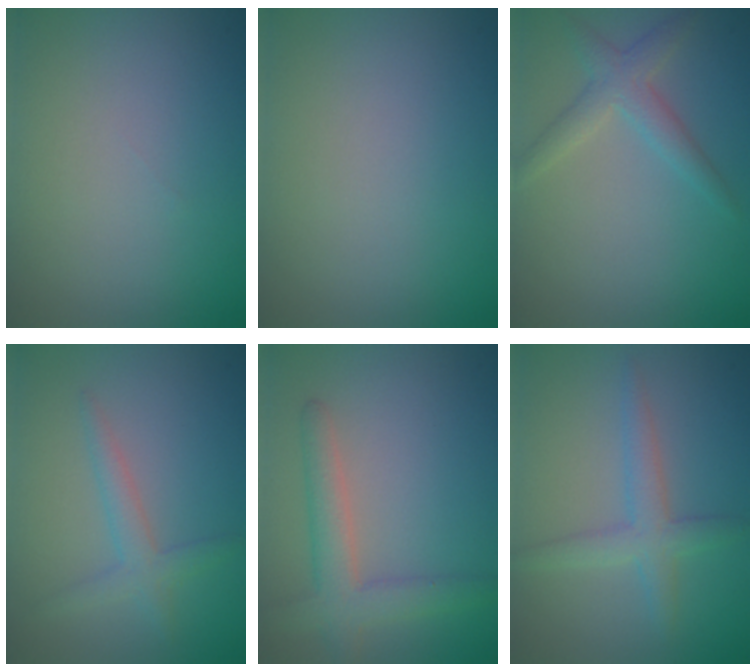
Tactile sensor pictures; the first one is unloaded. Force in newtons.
{"total": 0.0}
{"total": 2.6, "press": 2.6, "slide": 0.0}
{"total": 2.1, "press": 2.1, "slide": 0.1}
{"total": 3.8, "press": 3.8, "slide": 0.2}
{"total": 2.7, "press": 2.7, "slide": 0.1}